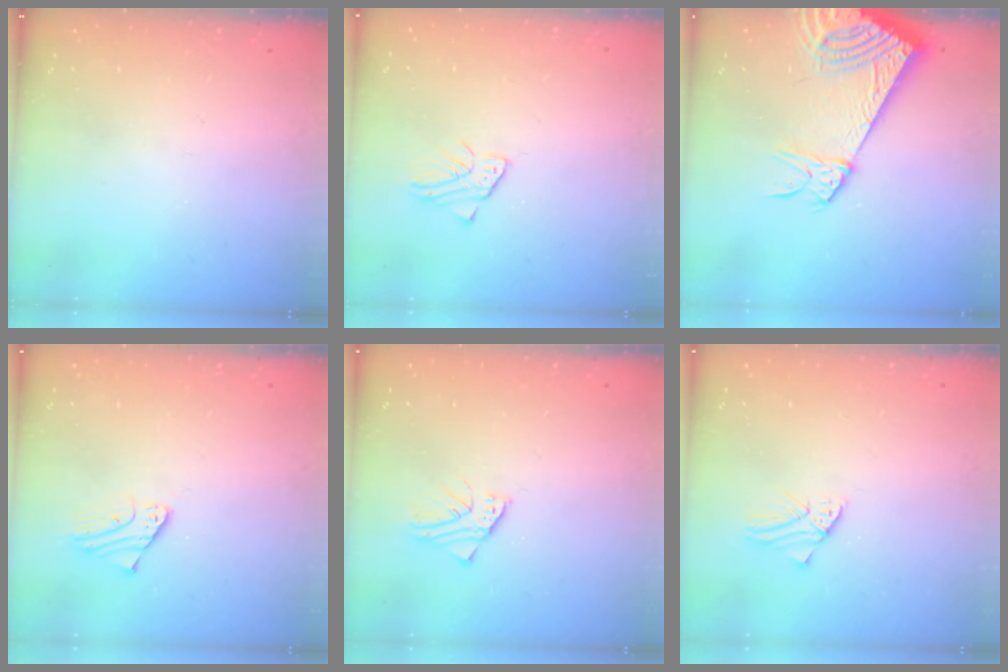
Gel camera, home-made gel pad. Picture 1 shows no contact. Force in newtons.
{"total": 2.3, "press": 2.3, "slide": 0.2}
{"total": 15.2, "press": 15.0, "slide": 2.6}
{"total": 2.0, "press": 2.0, "slide": 0.1}
{"total": 1.9, "press": 1.9, "slide": 0.0}
{"total": 1.4, "press": 1.4, "slide": 0.1}